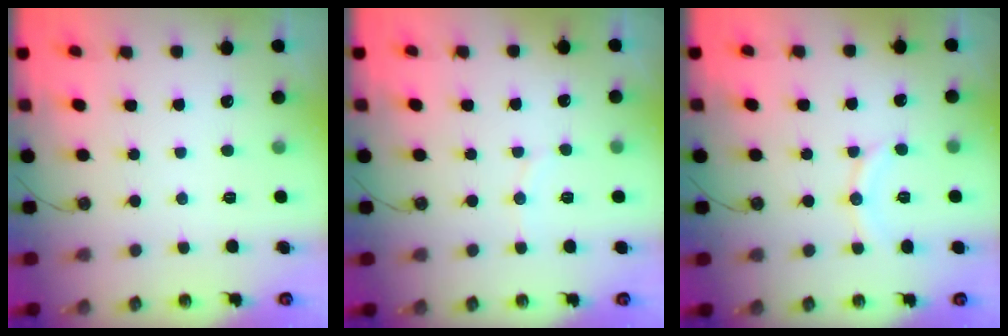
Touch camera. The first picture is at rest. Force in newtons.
{"total": 2.9, "press": 2.9, "slide": 0.3}
{"total": 7.9, "press": 7.9, "slide": 0.3}